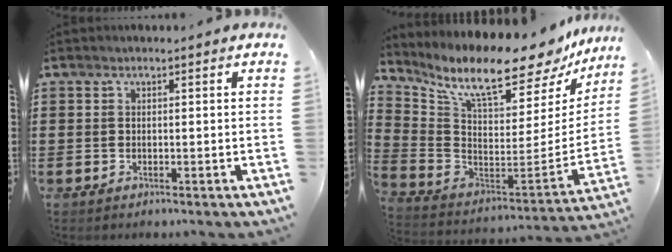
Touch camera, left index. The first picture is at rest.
{"total": 11.8, "force": [9.6, 2.0, 6.6], "torque": [-0.152, -0.079, 0.160]}